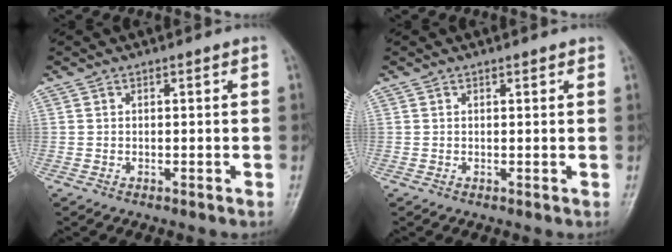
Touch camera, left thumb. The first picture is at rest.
{"total": 0.9, "force": [0.8, 0.5, 0.2], "torque": [-0.001, -0.003, 0.007]}